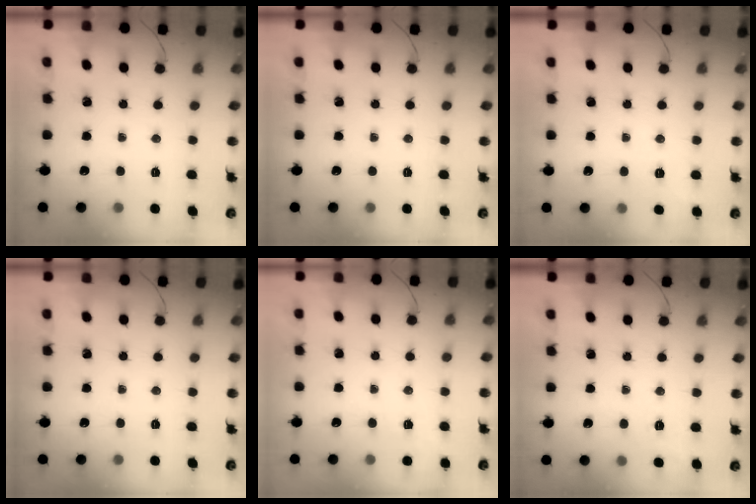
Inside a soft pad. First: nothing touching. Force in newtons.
{"total": 0.0}
{"total": 2.0, "press": 1.5, "slide": 1.4}
{"total": 0.0}
{"total": 1.2, "press": 0.0, "slide": 1.2}
{"total": 2.2, "press": 1.3, "slide": 1.8}